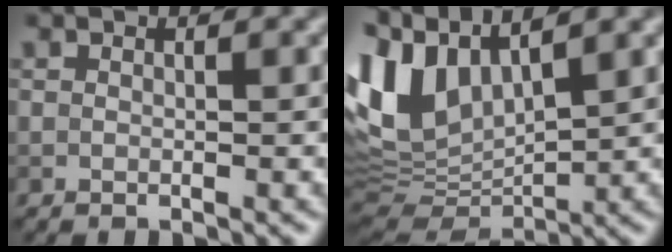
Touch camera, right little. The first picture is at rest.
{"total": 10.3, "force": [5.0, 4.9, 7.6], "torque": [-0.184, 0.014, 0.095]}